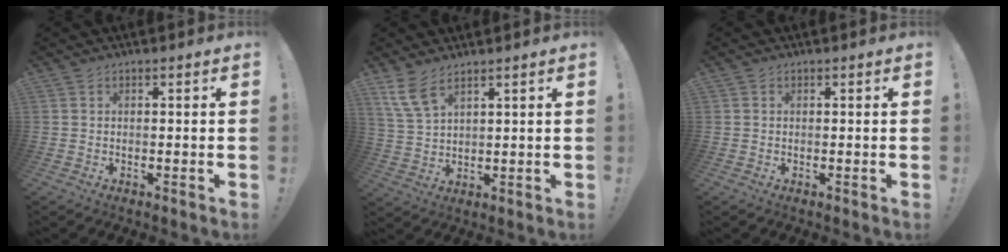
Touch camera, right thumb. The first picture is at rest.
{"total": 7.2, "force": [5.2, 2.4, 4.4], "torque": [-0.088, -0.022, 0.101]}
{"total": 0.0}